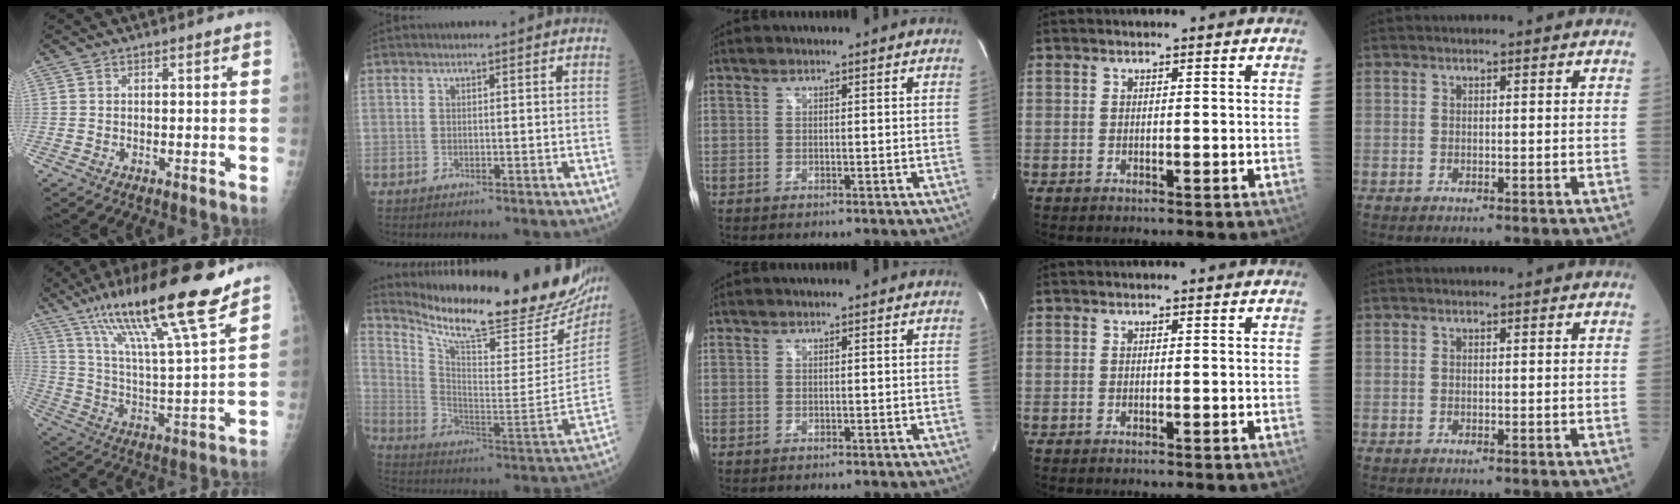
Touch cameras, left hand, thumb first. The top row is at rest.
{"thumb": {"total": 22.7, "force": [15.9, 2.5, 16.1], "torque": [-0.261, -0.062, 0.276]}, "index": {"total": 26.6, "force": [23.4, 3.4, 12.4], "torque": [-0.215, -0.086, 0.330]}}